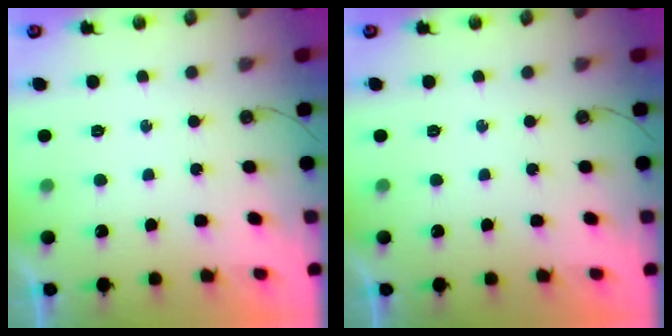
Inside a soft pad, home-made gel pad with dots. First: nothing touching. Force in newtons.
{"total": 0.0}